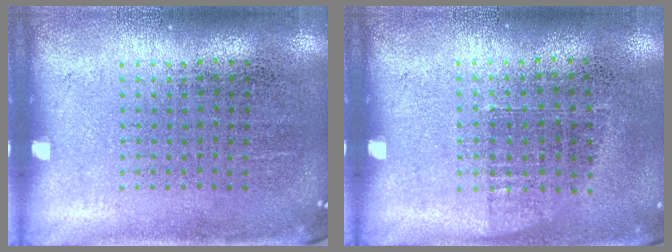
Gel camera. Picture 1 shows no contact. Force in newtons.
{"total": 0.8, "press": 0.7, "slide": 0.4}